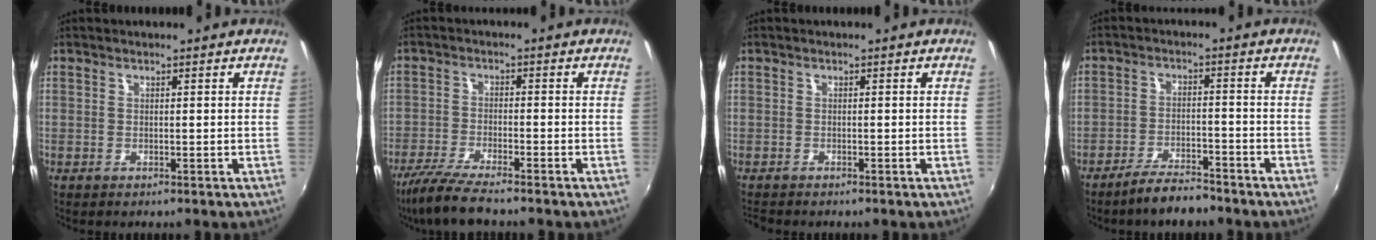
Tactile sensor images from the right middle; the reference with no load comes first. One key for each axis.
{"total": 8.6, "fx": -7.4, "fy": 0.5, "fz": 4.5, "tx": -0.108, "ty": -0.027, "tz": -0.134}
{"total": 2.2, "fx": -2.0, "fy": 0.4, "fz": 0.8, "tx": -0.021, "ty": -0.015, "tz": -0.038}
{"total": 6.5, "fx": -5.6, "fy": 1.4, "fz": 3.0, "tx": -0.073, "ty": 0.001, "tz": -0.093}